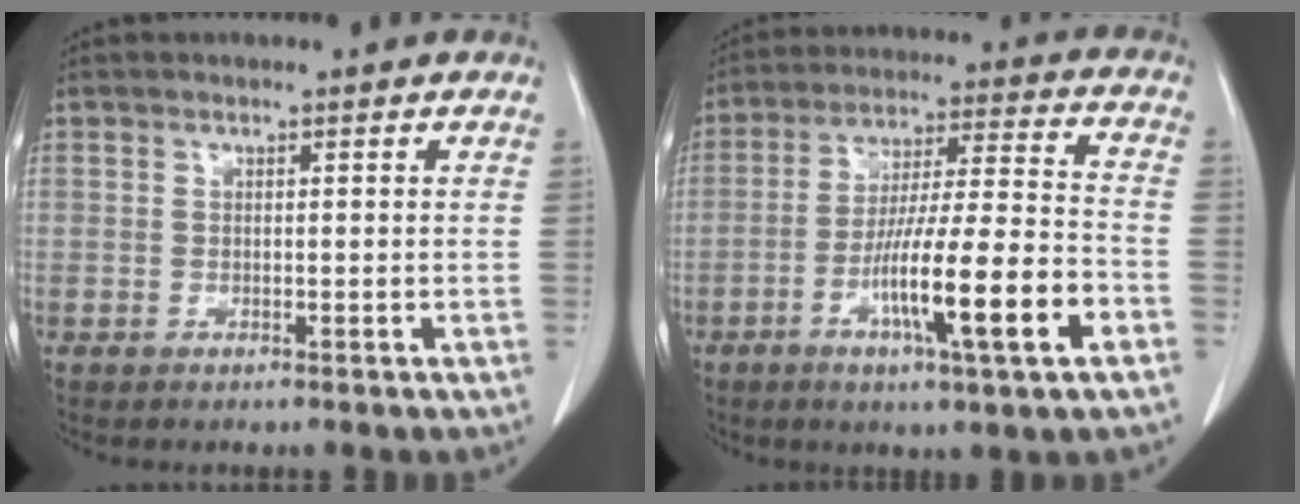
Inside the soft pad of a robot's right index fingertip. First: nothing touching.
{"total": 16.1, "force": [-6.3, 0.6, 14.8], "torque": [-0.256, -0.007, -0.103]}